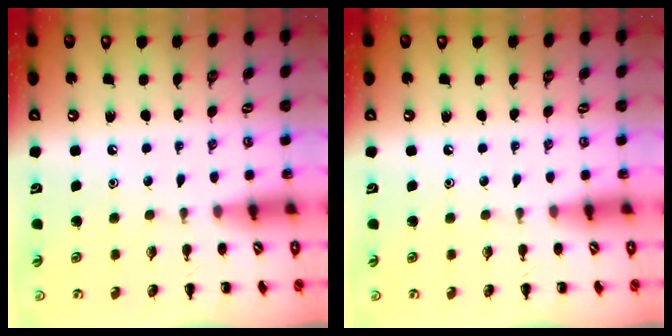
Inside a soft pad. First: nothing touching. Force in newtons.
{"total": 0.0}